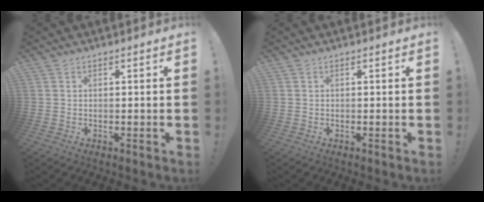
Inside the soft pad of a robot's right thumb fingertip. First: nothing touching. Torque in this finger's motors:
{"motor_torque": [-0.01, 0.01, 0.00, 0.01, 0.00]}